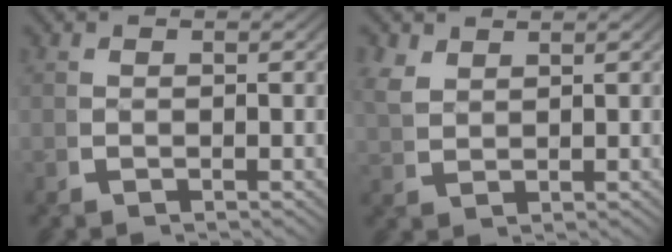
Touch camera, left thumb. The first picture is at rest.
{"total": 2.4, "force": [2.0, 1.0, 0.9], "torque": [-0.022, 0.000, 0.050]}